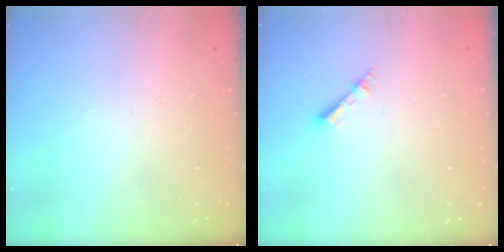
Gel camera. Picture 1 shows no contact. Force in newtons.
{"total": 2.6, "press": 2.6, "slide": 0.3}